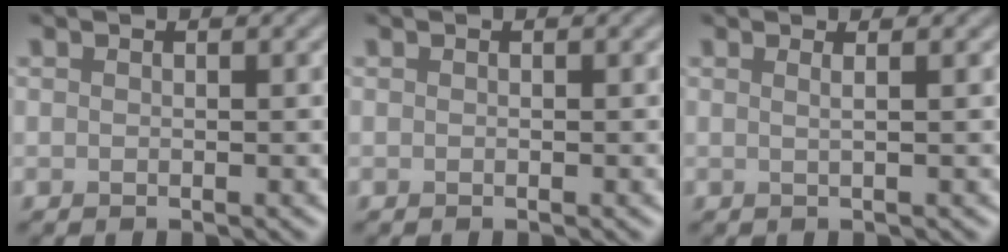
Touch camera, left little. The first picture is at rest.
{"total": 0.0}
{"total": 1.6, "force": [0.6, 0.7, 1.3], "torque": [-0.011, -0.001, -0.011]}